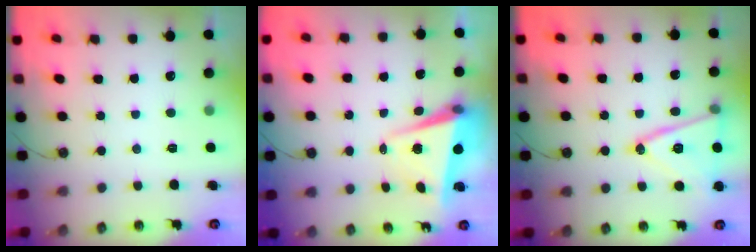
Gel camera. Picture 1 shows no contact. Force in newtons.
{"total": 5.3, "press": 4.9, "slide": 1.9}
{"total": 17.0, "press": 16.7, "slide": 3.4}